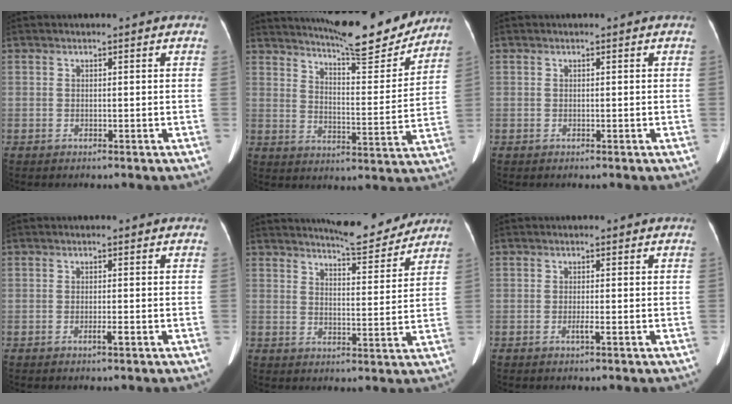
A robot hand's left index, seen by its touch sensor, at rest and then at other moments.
{"total": 16.5, "force": [15.2, 1.6, 6.4], "torque": [-0.102, -0.027, 0.210]}
{"total": 0.0}
{"total": 0.9, "force": [-0.4, -0.1, 0.7], "torque": [-0.018, -0.002, -0.005]}
{"total": 9.4, "force": [9.0, 1.2, 2.3], "torque": [-0.037, -0.009, 0.122]}
{"total": 0.8, "force": [-0.3, -0.2, 0.8], "torque": [-0.019, -0.003, -0.005]}